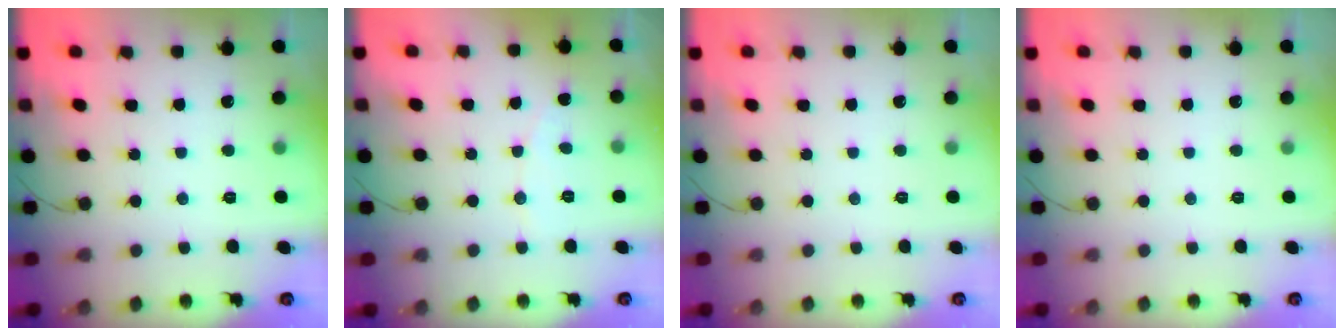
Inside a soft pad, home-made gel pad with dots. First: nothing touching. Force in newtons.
{"total": 2.8, "press": 2.8, "slide": 0.3}
{"total": 0.0}
{"total": 0.0}